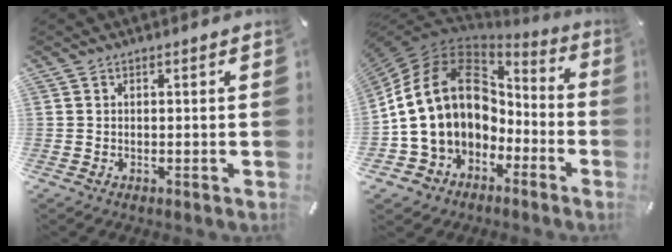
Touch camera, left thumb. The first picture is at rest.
{"total": 18.4, "force": [1.7, 14.4, 11.2], "torque": [-0.247, -0.002, 0.038]}